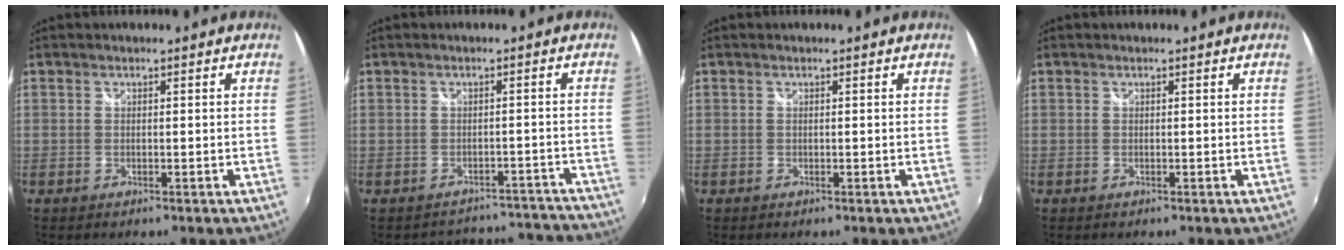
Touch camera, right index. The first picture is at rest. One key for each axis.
{"total": 11.6, "fx": -10.7, "fy": 4.4, "fz": 0.4, "tx": 0.000, "ty": 0.053, "tz": -0.121}
{"total": 0.0}
{"total": 0.0}